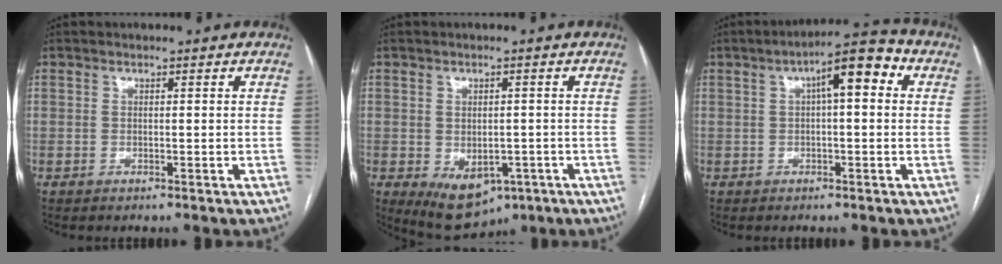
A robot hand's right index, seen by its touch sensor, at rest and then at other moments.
{"total": 8.3, "force": [-3.7, 5.3, 5.2], "torque": [-0.080, -0.007, -0.040]}
{"total": 8.2, "force": [2.2, 1.9, 7.6], "torque": [-0.114, 0.035, 0.027]}